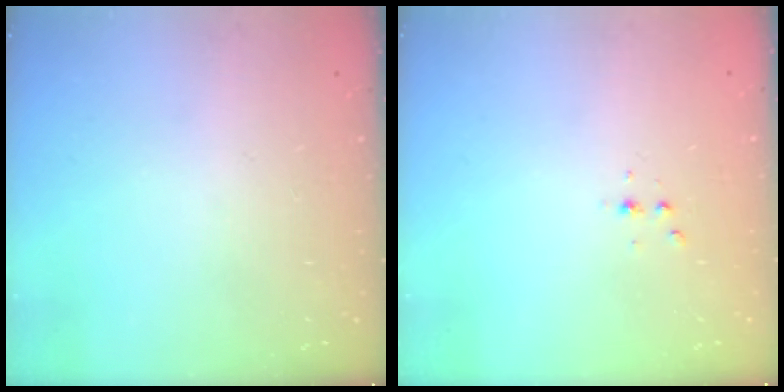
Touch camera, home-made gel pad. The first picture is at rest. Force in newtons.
{"total": 2.3, "press": 2.3, "slide": 0.3}